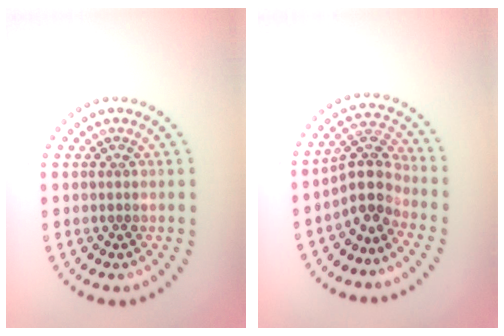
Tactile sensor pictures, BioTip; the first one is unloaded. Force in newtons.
{"total": 3.6, "press": 2.7, "slide": 2.3}